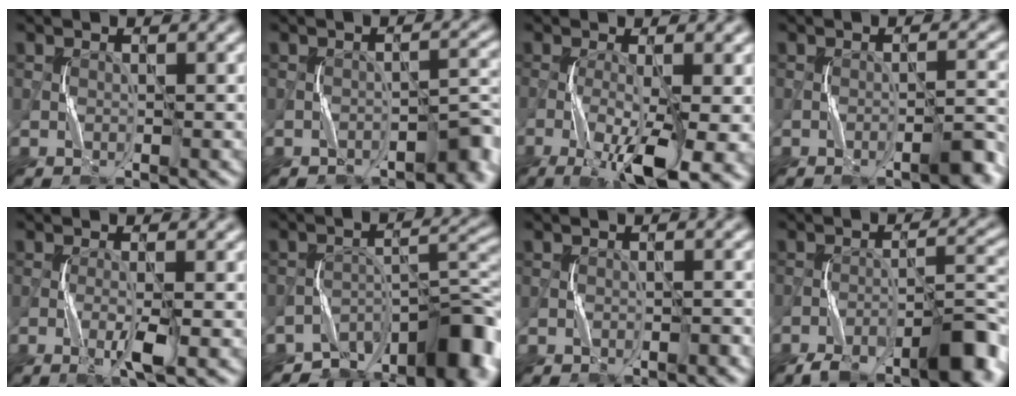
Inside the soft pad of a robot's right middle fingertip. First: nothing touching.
{"total": 3.5, "force": [-2.5, 1.7, 1.7], "torque": [-0.004, 0.003, -0.037]}
{"total": 7.9, "force": [-3.1, 1.6, 7.1], "torque": [-0.124, -0.007, -0.048]}
{"total": 2.4, "force": [-1.4, 0.4, 2.0], "torque": [-0.029, 0.010, -0.024]}
{"total": 2.0, "force": [-0.8, 0.0, 1.8], "torque": [-0.039, -0.002, -0.018]}
{"total": 9.9, "force": [-7.6, 4.3, 4.7], "torque": [-0.037, 0.001, -0.130]}
{"total": 1.0, "force": [-0.6, 0.6, 0.5], "torque": [-0.007, 0.002, -0.011]}
{"total": 6.8, "force": [-4.9, 1.7, 4.4], "torque": [-0.064, 0.009, -0.082]}